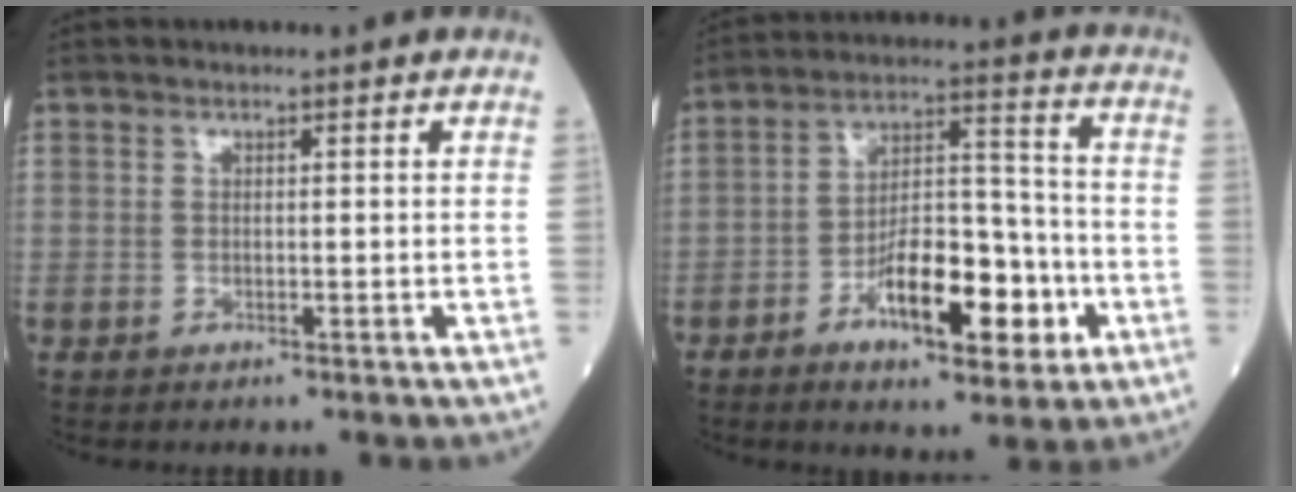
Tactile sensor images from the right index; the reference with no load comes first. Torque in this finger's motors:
{"motor_torque": [1.29, -0.86, 0.32, 0.14]}